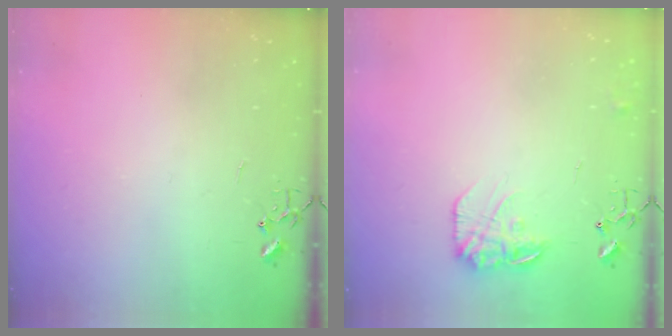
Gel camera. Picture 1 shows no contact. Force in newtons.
{"total": 12.7, "press": 12.7, "slide": 0.6}